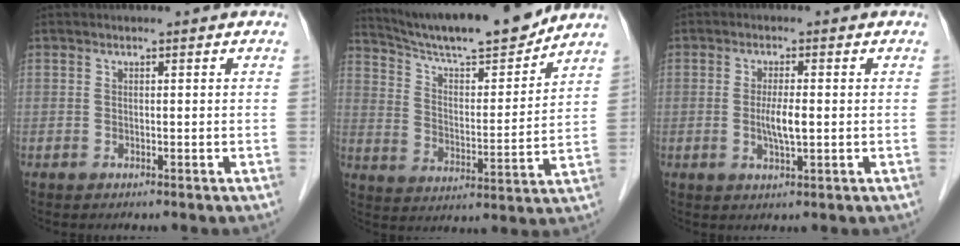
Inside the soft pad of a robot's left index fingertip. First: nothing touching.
{"total": 16.0, "force": [14.6, 1.0, 6.4], "torque": [-0.111, -0.008, 0.235]}
{"total": 3.6, "force": [-0.6, 0.4, 3.5], "torque": [-0.068, -0.009, -0.011]}